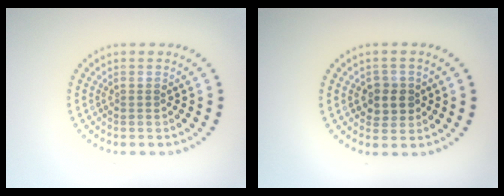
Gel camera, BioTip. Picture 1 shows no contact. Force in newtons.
{"total": 2.5, "press": 2.3, "slide": 0.9}